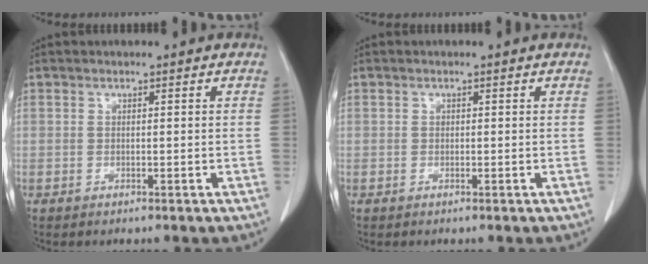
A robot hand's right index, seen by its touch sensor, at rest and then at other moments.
{"total": 0.0}